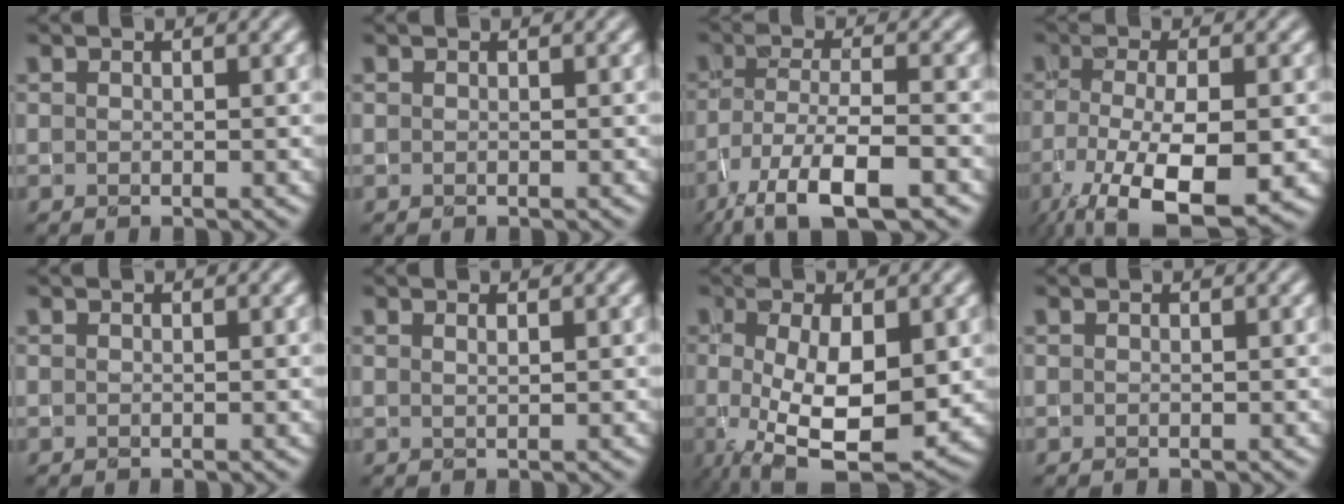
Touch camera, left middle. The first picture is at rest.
{"total": 0.0}
{"total": 8.6, "force": [-5.5, 2.3, 6.1], "torque": [-0.112, -0.006, -0.102]}
{"total": 11.2, "force": [-5.1, 4.1, 9.0], "torque": [-0.172, -0.033, -0.080]}
{"total": 0.0}
{"total": 0.7, "force": [0.5, 0.2, 0.5], "torque": [-0.006, 0.002, 0.007]}
{"total": 9.8, "force": [-1.1, 4.1, 8.8], "torque": [-0.165, -0.019, -0.012]}
{"total": 0.0}